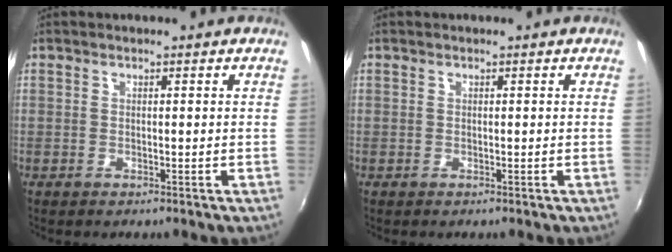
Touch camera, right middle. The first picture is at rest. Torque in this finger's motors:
{"motor_torque": [-0.01, -0.01, 0.00, 0.00]}